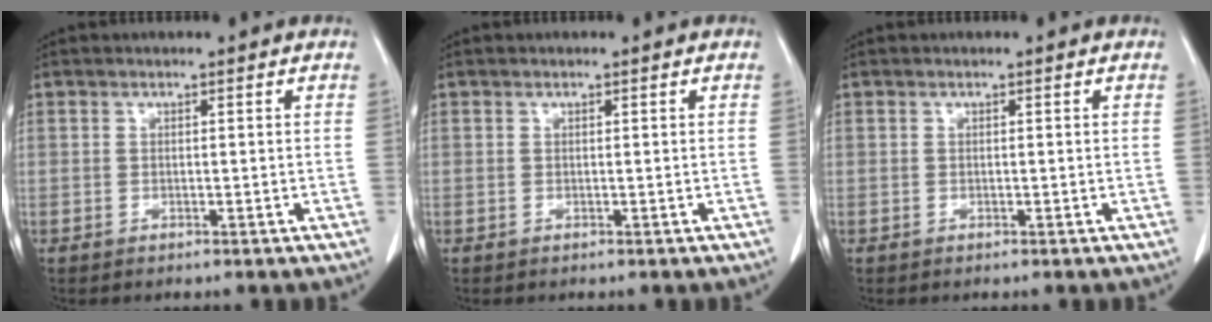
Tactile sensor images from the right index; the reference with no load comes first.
{"total": 0.0}
{"total": 0.0}